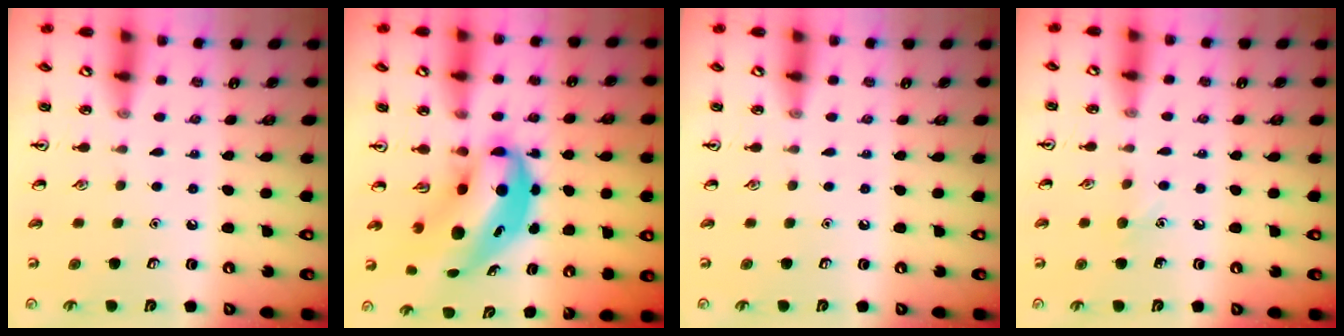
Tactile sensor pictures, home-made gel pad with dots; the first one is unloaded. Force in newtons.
{"total": 7.8, "press": 7.6, "slide": 1.9}
{"total": 0.0}
{"total": 4.4, "press": 4.1, "slide": 1.5}